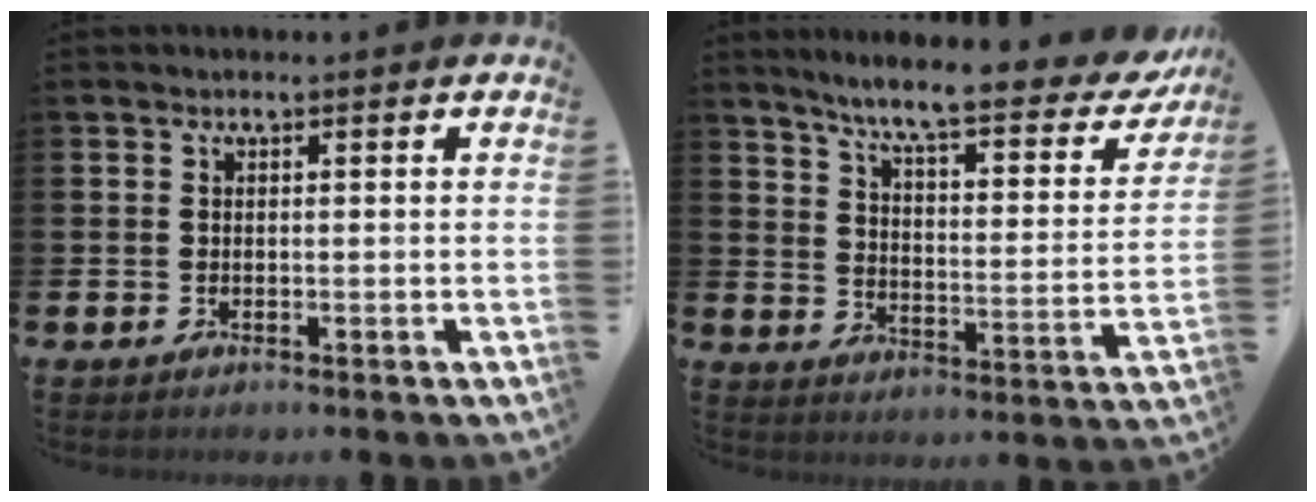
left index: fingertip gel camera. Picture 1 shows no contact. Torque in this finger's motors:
{"motor_torque": [1.05, -1.08, 0.78, 0.21]}